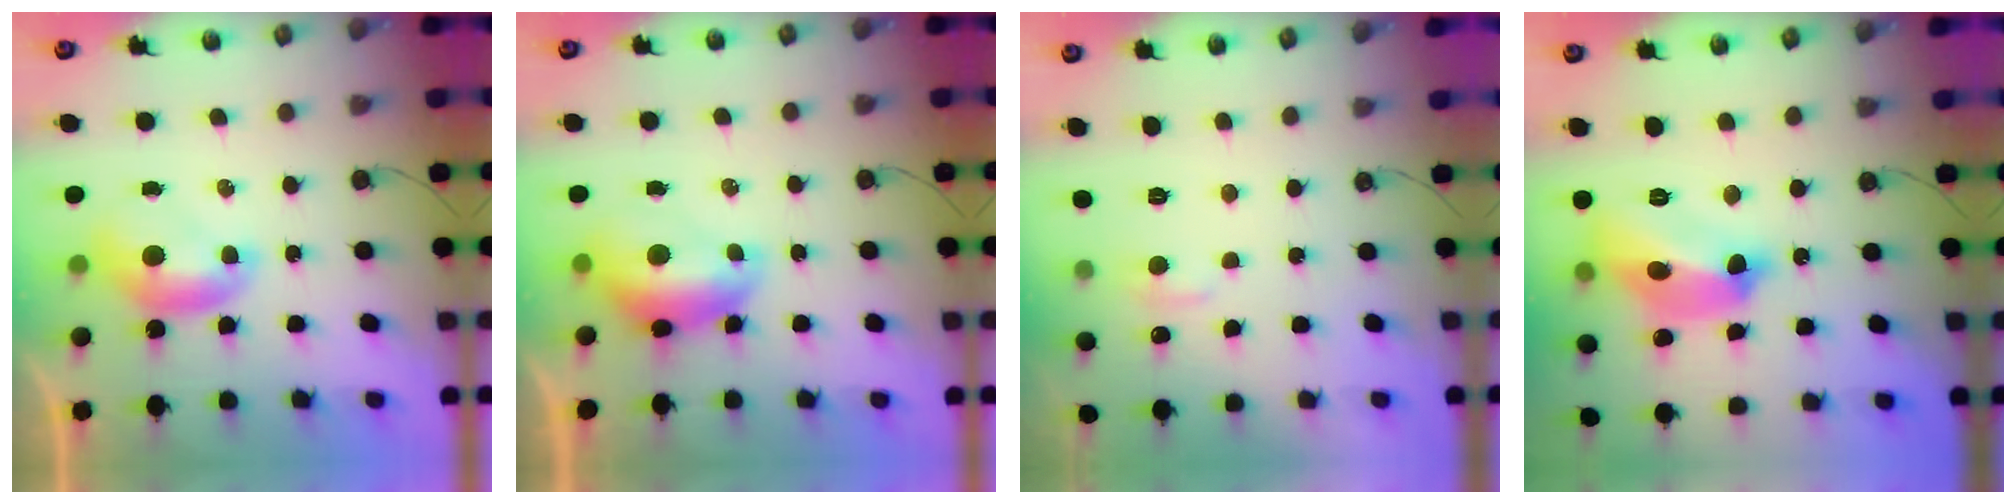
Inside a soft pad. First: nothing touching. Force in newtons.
{"total": 2.8, "press": 2.7, "slide": 0.7}
{"total": 0.9, "press": 0.7, "slide": 0.6}
{"total": 13.4, "press": 13.4, "slide": 0.8}